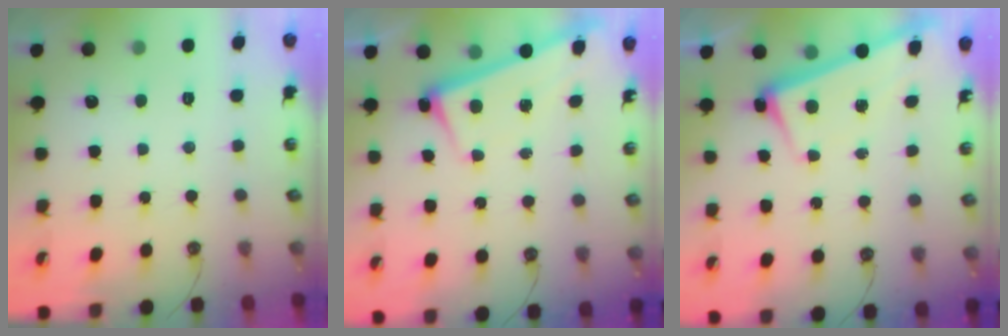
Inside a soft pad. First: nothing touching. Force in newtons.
{"total": 2.8, "press": 2.8, "slide": 0.4}
{"total": 2.7, "press": 2.6, "slide": 0.6}